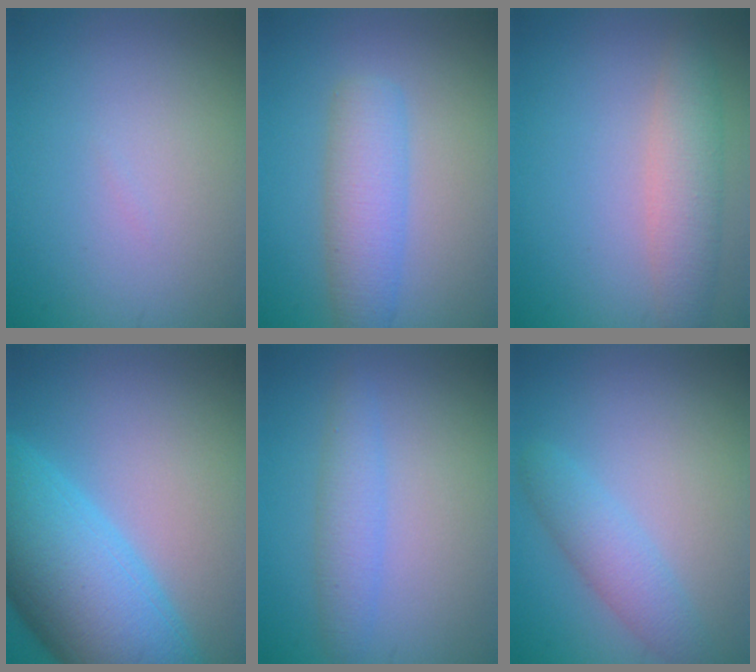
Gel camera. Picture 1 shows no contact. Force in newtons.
{"total": 4.2, "press": 4.2, "slide": 0.0}
{"total": 3.6, "press": 3.5, "slide": 0.2}
{"total": 12.3, "press": 12.3, "slide": 0.5}
{"total": 2.5, "press": 2.5, "slide": 0.1}
{"total": 2.8, "press": 2.8, "slide": 0.1}